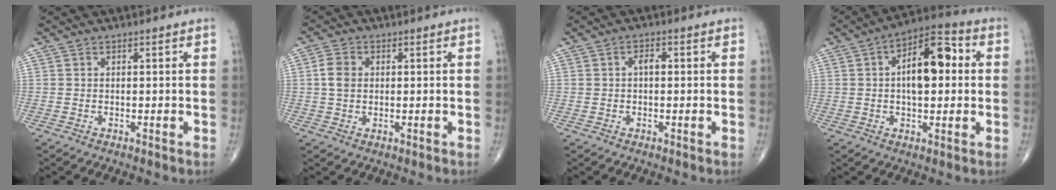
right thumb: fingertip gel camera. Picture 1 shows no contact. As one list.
[{"total": 3.8, "force": [0.5, 2.9, 2.4], "torque": [-0.044, 0.004, 0.004]}, {"total": 2.0, "force": [0.2, 1.2, 1.6], "torque": [-0.024, 0.005, -0.002]}, {"total": 12.9, "force": [1.7, 6.4, 11.1], "torque": [-0.154, 0.024, 0.018]}]